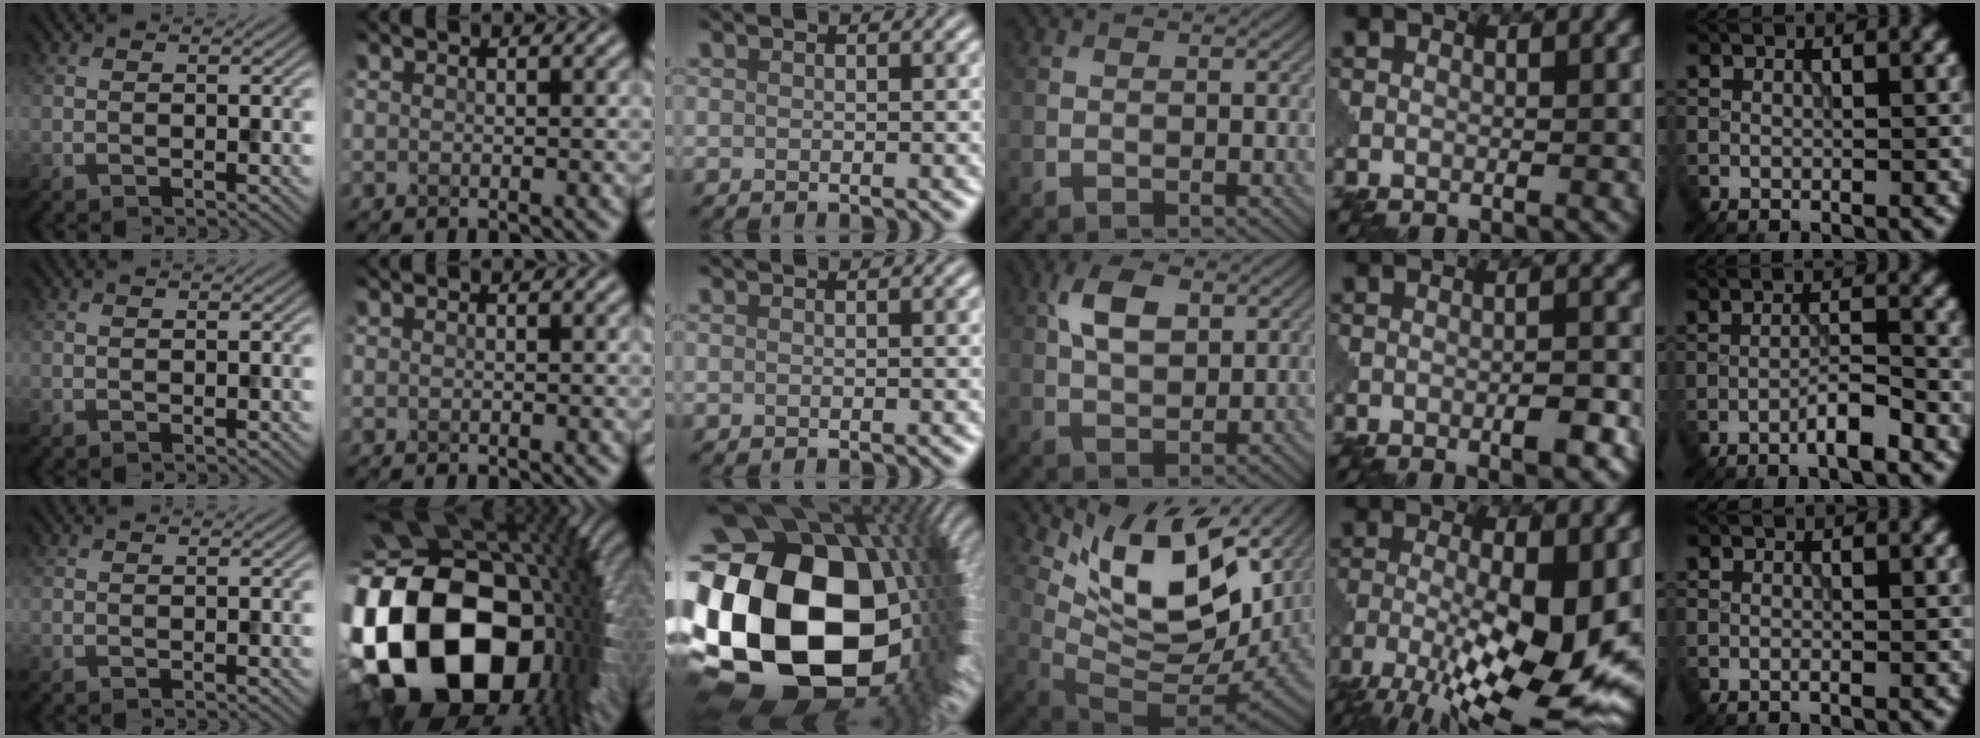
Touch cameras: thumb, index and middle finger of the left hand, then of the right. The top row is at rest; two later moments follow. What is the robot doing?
{"motion": "dispense", "object": "glue stick"}